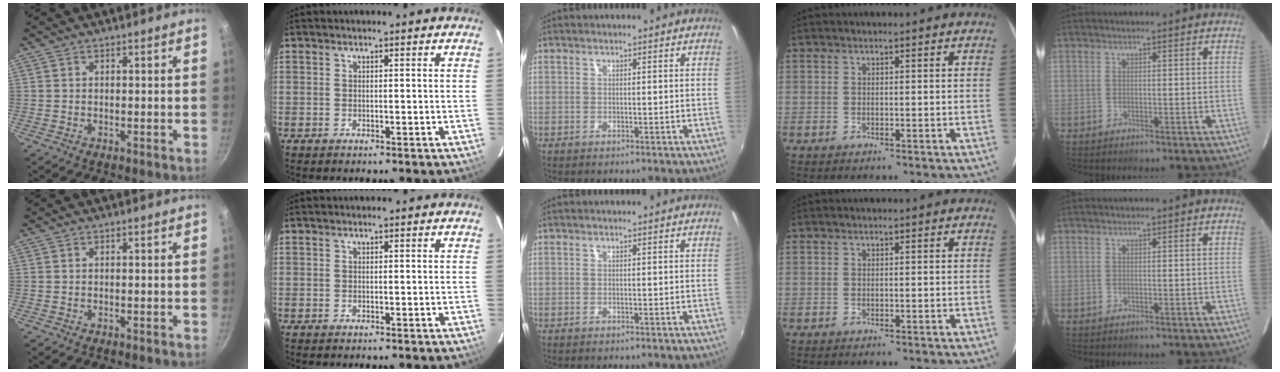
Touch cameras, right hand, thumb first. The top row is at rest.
{}